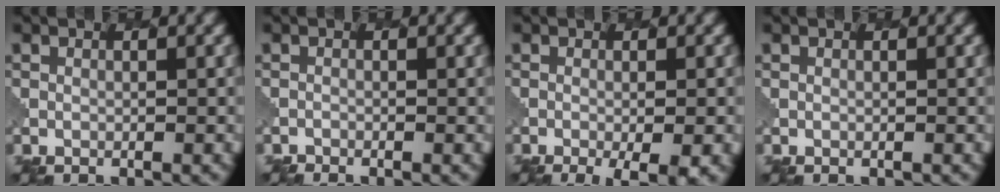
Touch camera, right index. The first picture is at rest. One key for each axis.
{"total": 0.9, "fx": -0.9, "fy": 0.0, "fz": -0.1, "tx": 0.002, "ty": -0.004, "tz": -0.016}
{"total": 4.6, "fx": -1.9, "fy": 1.3, "fz": 4.0, "tx": -0.050, "ty": -0.007, "tz": -0.015}
{"total": 0.0}